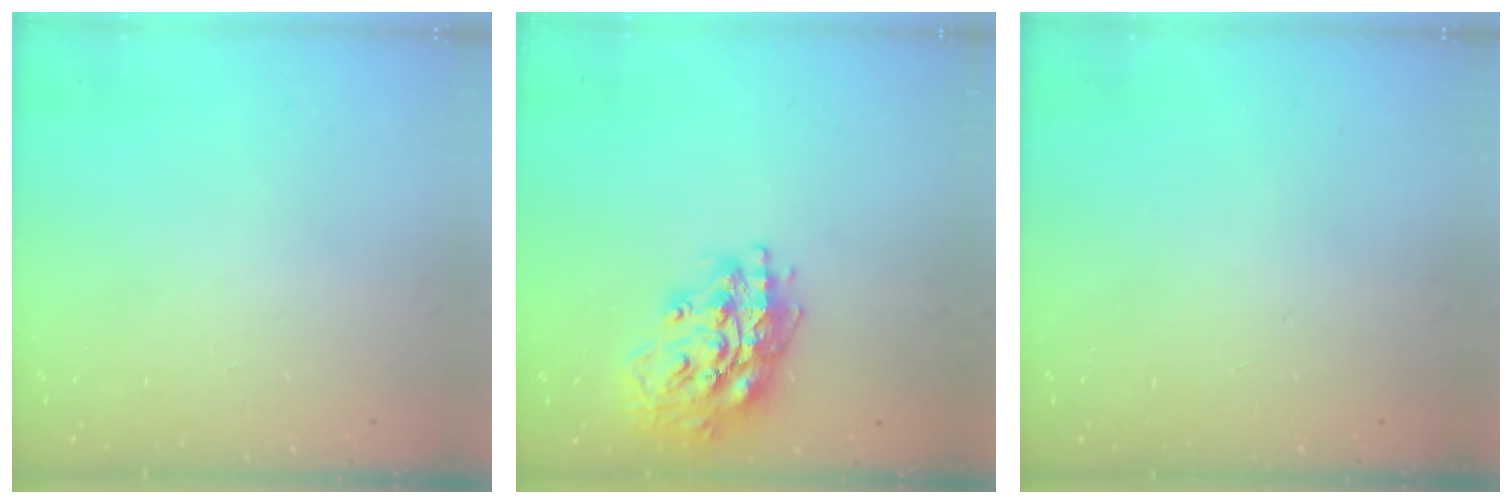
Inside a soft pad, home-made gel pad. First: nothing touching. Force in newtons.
{"total": 17.5, "press": 17.5, "slide": 0.9}
{"total": 0.0}